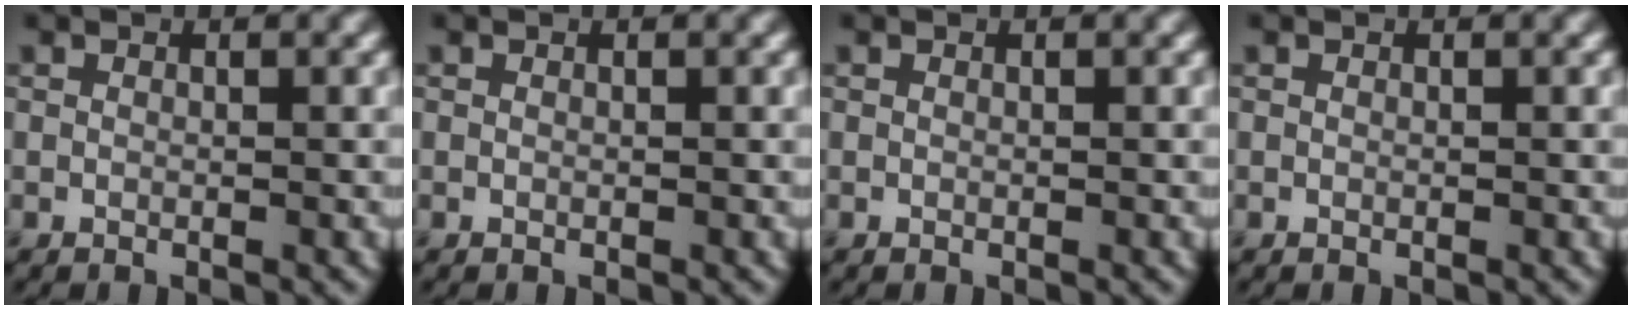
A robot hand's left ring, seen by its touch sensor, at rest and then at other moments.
{"total": 0.0}
{"total": 0.0}
{"total": 0.0}